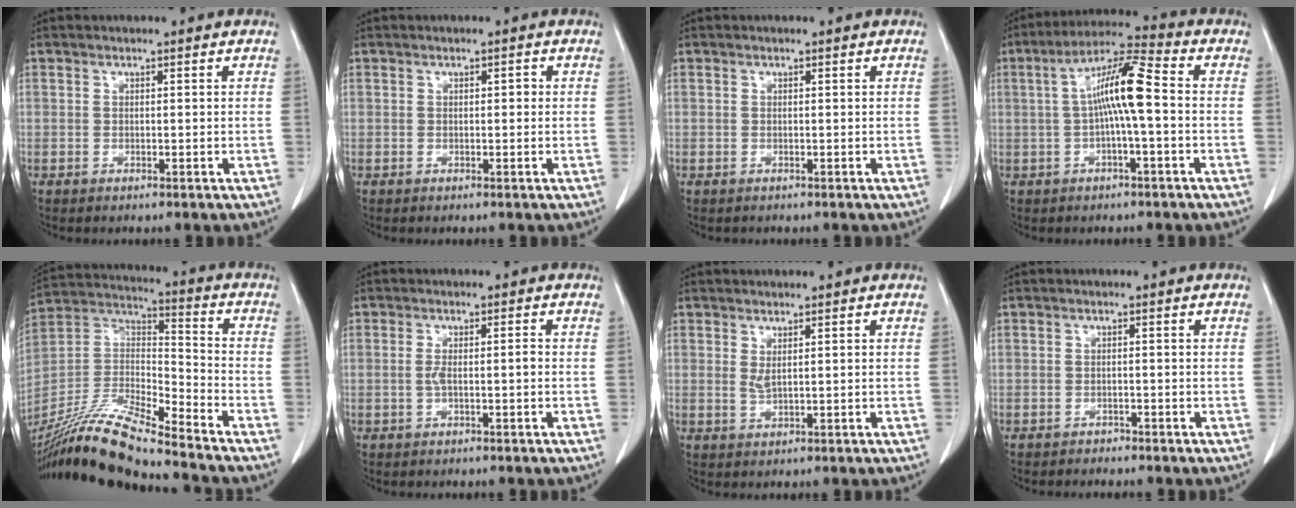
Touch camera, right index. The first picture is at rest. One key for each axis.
{"total": 0.6, "fx": 0.0, "fy": 0.3, "fz": 0.6, "tx": -0.005, "ty": 0.003, "tz": -0.001}
{"total": 0.0}
{"total": 9.2, "fx": -0.1, "fy": 0.6, "fz": 9.2, "tx": -0.170, "ty": 0.024, "tz": -0.007}
{"total": 18.4, "fx": -16.3, "fy": 0.5, "fz": 8.4, "tx": -0.178, "ty": -0.002, "tz": -0.307}
{"total": 2.0, "fx": -0.4, "fy": 0.2, "fz": 1.9, "tx": -0.036, "ty": 0.003, "tz": -0.005}
{"total": 1.4, "fx": 0.7, "fy": 0.2, "fz": 1.2, "tx": -0.028, "ty": -0.001, "tz": 0.018}
{"total": 1.2, "fx": -1.2, "fy": 0.3, "fz": -0.1, "tx": 0.001, "ty": -0.002, "tz": -0.017}